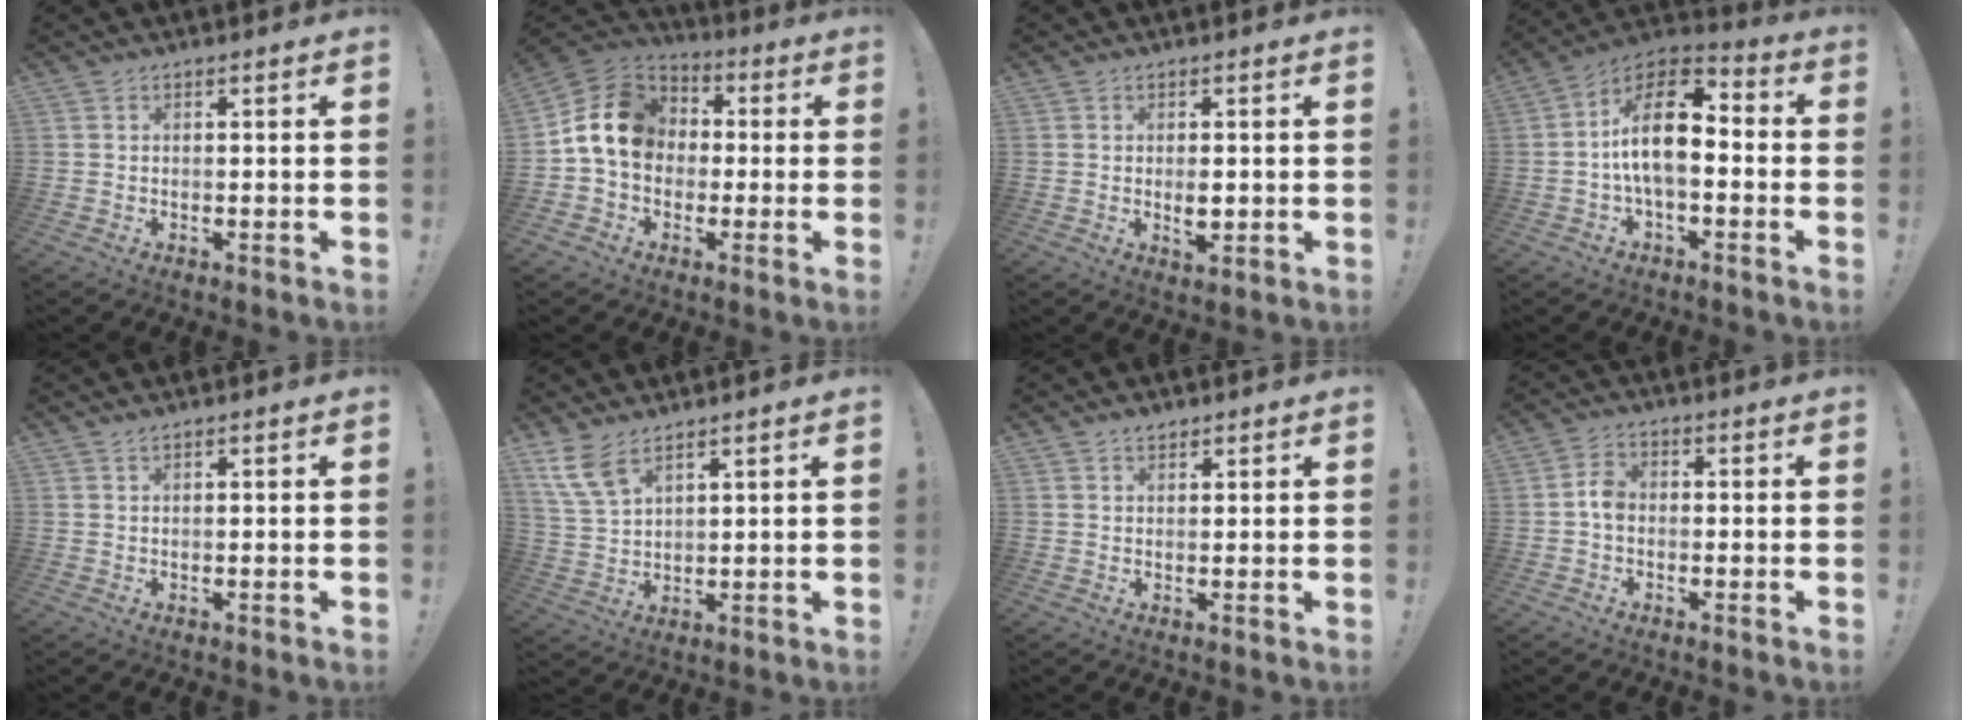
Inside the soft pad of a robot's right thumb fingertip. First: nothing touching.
{"total": 14.4, "force": [1.0, 11.6, 8.5], "torque": [-0.140, 0.018, 0.029]}
{"total": 3.5, "force": [0.0, 1.8, 3.0], "torque": [-0.040, -0.006, -0.005]}
{"total": 15.3, "force": [-0.2, 7.5, 13.3], "torque": [-0.247, 0.017, -0.002]}
{"total": 0.8, "force": [0.6, -0.1, 0.5], "torque": [-0.017, 0.005, 0.012]}
{"total": 8.0, "force": [5.8, 3.1, 4.6], "torque": [-0.094, -0.022, 0.113]}
{"total": 2.0, "force": [1.6, 1.0, 0.6], "torque": [-0.003, -0.009, 0.028]}
{"total": 4.3, "force": [-1.0, 2.7, 3.2], "torque": [-0.049, 0.013, -0.016]}